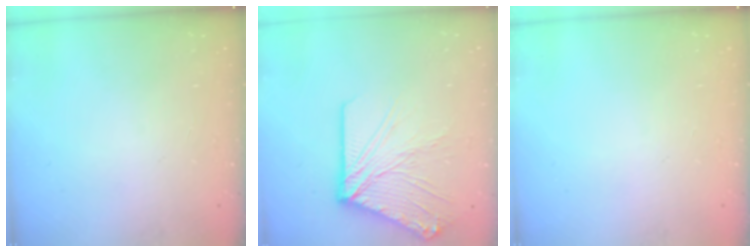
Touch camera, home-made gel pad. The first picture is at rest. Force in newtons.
{"total": 16.4, "press": 16.2, "slide": 2.3}
{"total": 0.0}